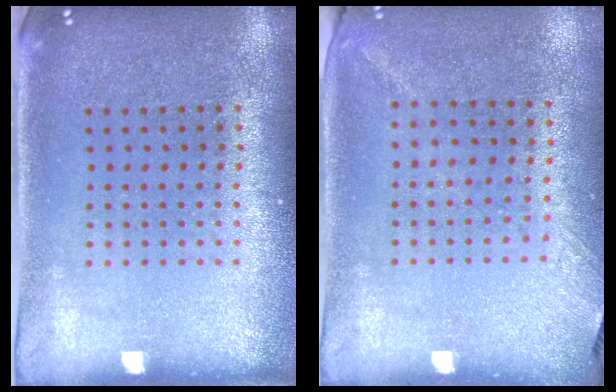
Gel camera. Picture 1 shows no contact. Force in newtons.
{"total": 1.3, "press": 1.0, "slide": 0.8}